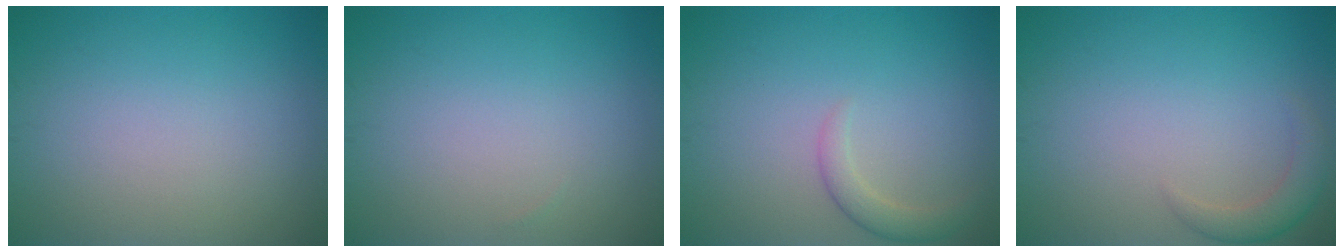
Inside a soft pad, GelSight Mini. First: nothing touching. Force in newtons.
{"total": 0.0}
{"total": 1.8, "press": 1.8, "slide": 0.1}
{"total": 2.2, "press": 2.2, "slide": 0.2}